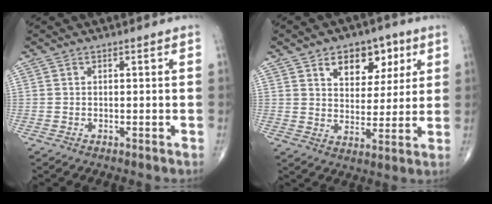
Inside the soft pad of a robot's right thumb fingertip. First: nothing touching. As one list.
[{"total": 11.1, "force": [5.3, 7.2, 6.6], "torque": [-0.056, -0.020, 0.080]}]